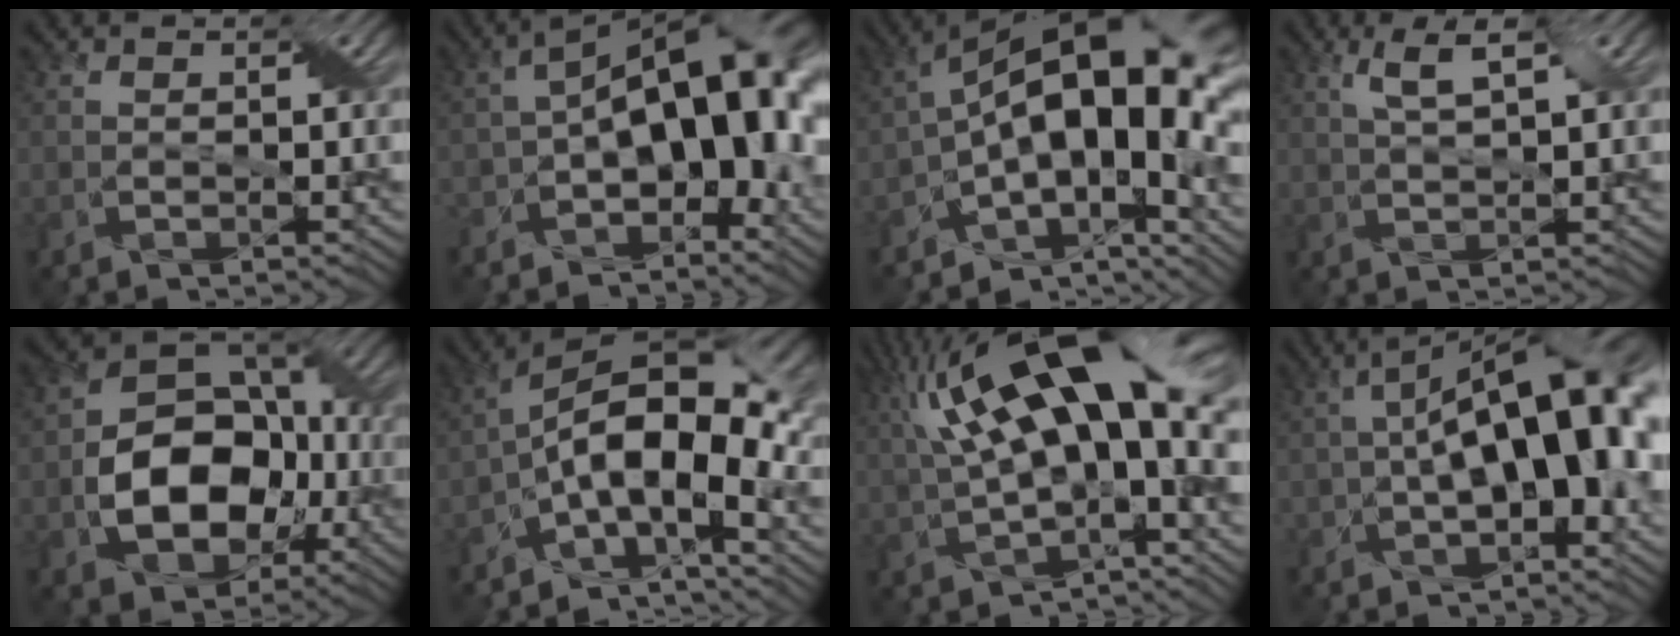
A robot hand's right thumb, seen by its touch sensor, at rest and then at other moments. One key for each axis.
{"total": 15.3, "fx": -3.3, "fy": 7.5, "fz": 12.9, "tx": -0.191, "ty": -0.003, "tz": -0.053}
{"total": 16.8, "fx": -2.4, "fy": 8.6, "fz": 14.3, "tx": -0.208, "ty": 0.013, "tz": -0.047}
{"total": 3.1, "fx": 2.0, "fy": -0.1, "fz": 2.4, "tx": -0.057, "ty": 0.007, "tz": 0.035}
{"total": 12.4, "fx": -2.7, "fy": 8.8, "fz": 8.2, "tx": -0.148, "ty": -0.018, "tz": -0.053}
{"total": 13.4, "fx": -4.5, "fy": 5.9, "fz": 11.1, "tx": -0.175, "ty": 0.007, "tz": -0.093}
{"total": 17.3, "fx": 4.1, "fy": 6.5, "fz": 15.5, "tx": -0.267, "ty": 0.019, "tz": 0.073}
{"total": 13.9, "fx": -0.9, "fy": 6.7, "fz": 12.2, "tx": -0.179, "ty": 0.005, "tz": -0.015}